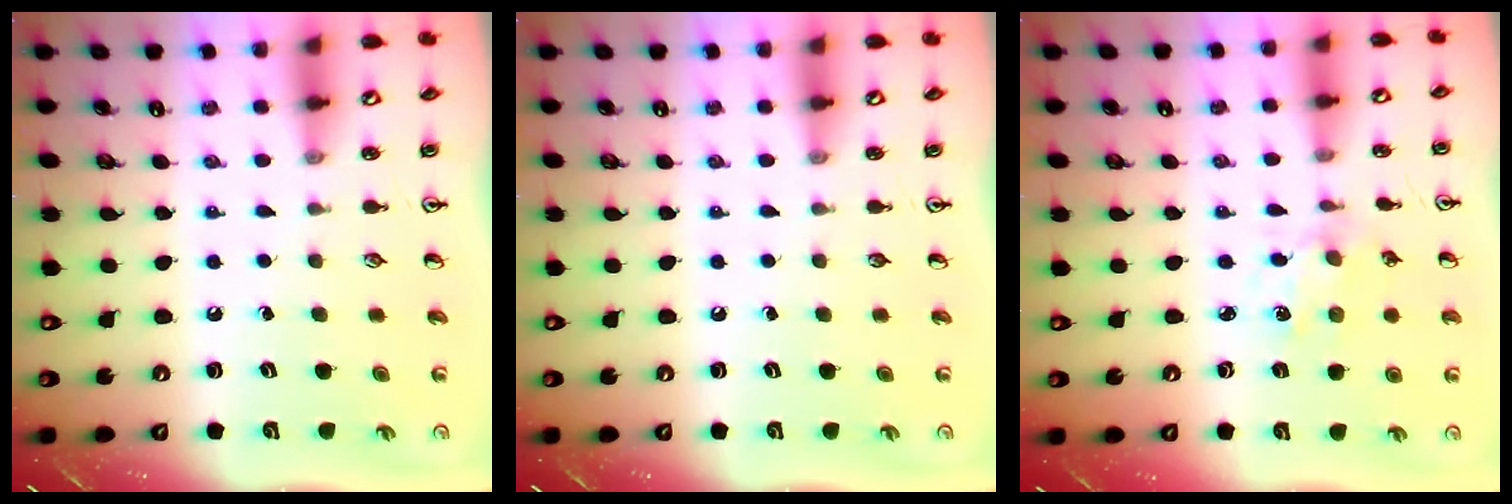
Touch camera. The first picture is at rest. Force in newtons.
{"total": 0.0}
{"total": 2.0, "press": 1.9, "slide": 0.4}